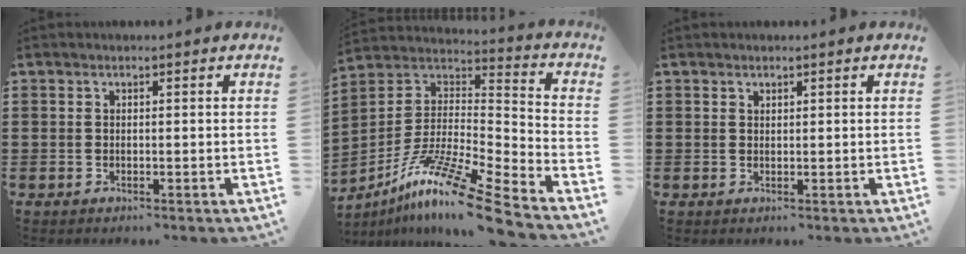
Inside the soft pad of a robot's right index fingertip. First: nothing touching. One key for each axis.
{"total": 13.8, "fx": -10.4, "fy": 0.1, "fz": 9.0, "tx": -0.168, "ty": 0.011, "tz": -0.199}
{"total": 0.7, "fx": 0.6, "fy": 0.4, "fz": 0.0, "tx": -0.002, "ty": 0.002, "tz": 0.012}